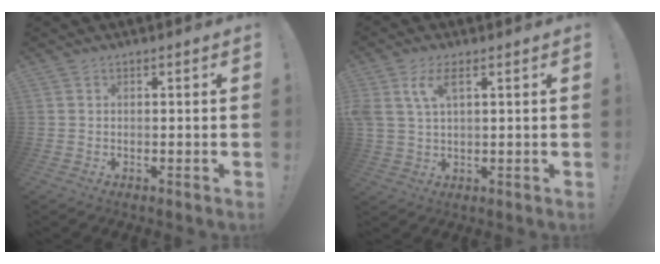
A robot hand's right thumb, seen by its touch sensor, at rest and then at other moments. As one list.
[{"total": 6.8, "force": [3.1, 2.9, 5.4], "torque": [-0.112, -0.005, 0.053]}]